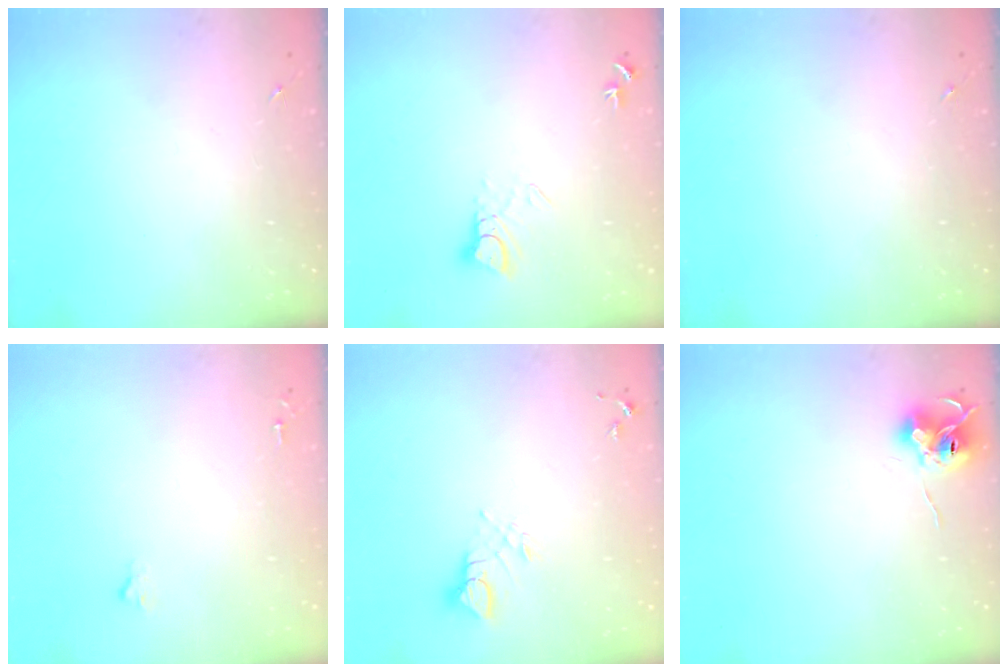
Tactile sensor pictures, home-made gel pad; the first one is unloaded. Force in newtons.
{"total": 5.1, "press": 5.1, "slide": 0.3}
{"total": 0.0}
{"total": 1.6, "press": 1.6, "slide": 0.2}
{"total": 4.8, "press": 4.8, "slide": 0.2}
{"total": 8.7, "press": 8.7, "slide": 0.4}